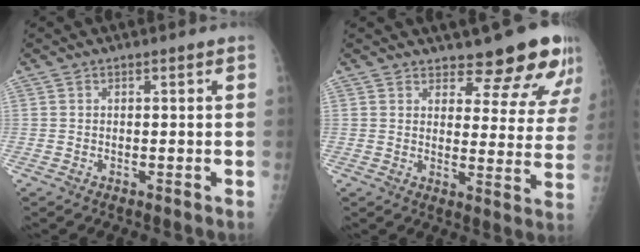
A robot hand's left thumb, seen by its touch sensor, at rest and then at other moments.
{"total": 12.6, "force": [10.6, 4.2, 5.4], "torque": [-0.023, -0.077, 0.121]}